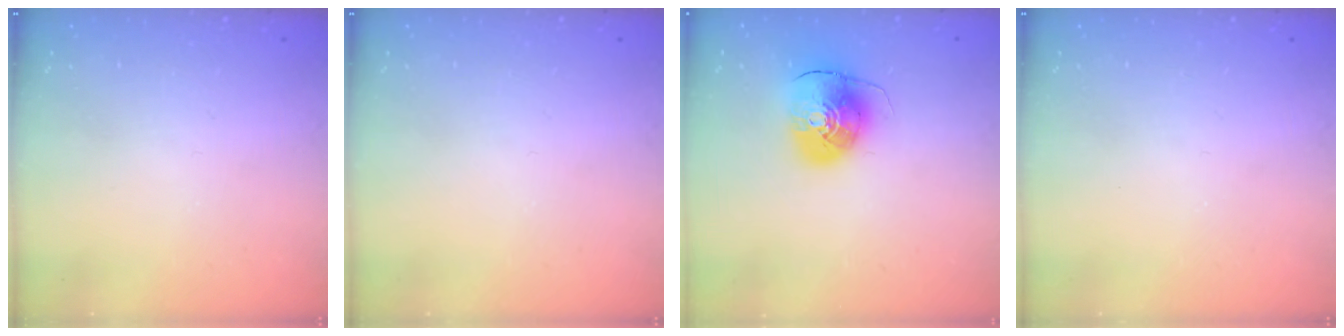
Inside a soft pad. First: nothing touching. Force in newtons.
{"total": 0.0}
{"total": 9.9, "press": 9.8, "slide": 1.6}
{"total": 0.0}